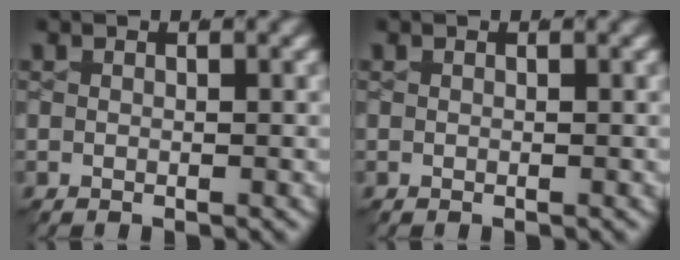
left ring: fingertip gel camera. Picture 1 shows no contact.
{"total": 0.0}